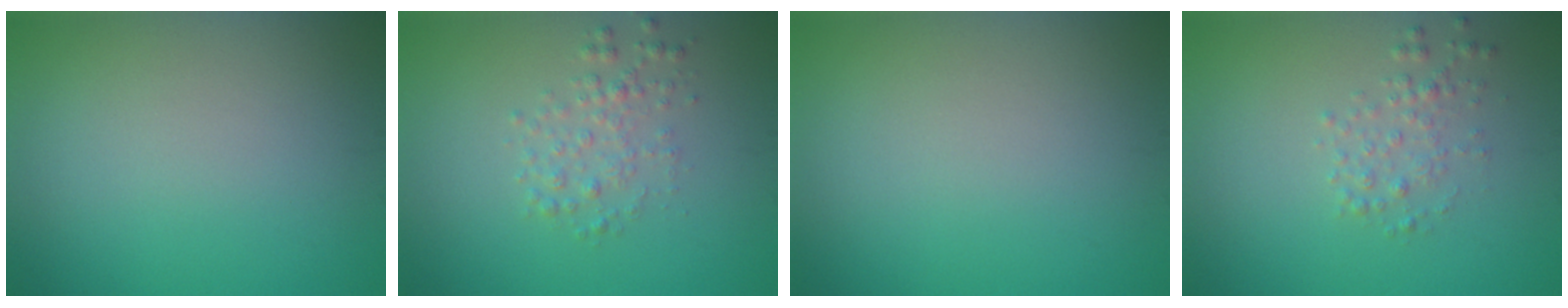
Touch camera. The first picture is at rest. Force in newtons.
{"total": 1.9, "press": 1.9, "slide": 0.0}
{"total": 0.0}
{"total": 1.6, "press": 1.6, "slide": 0.0}